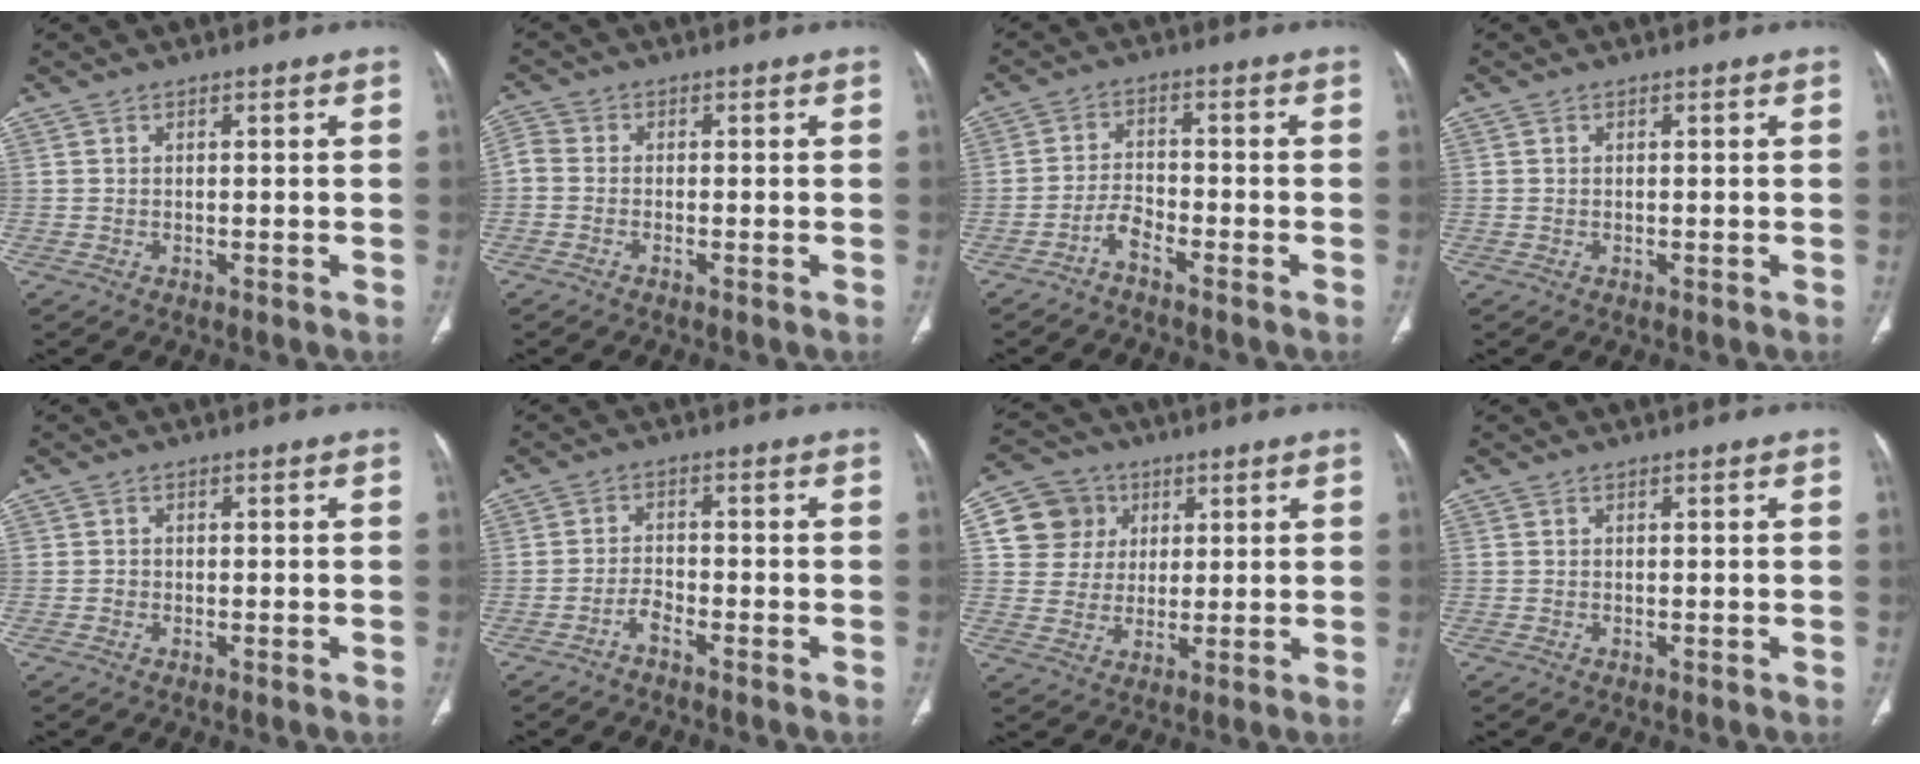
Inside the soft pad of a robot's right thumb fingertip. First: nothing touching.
{"total": 2.6, "force": [-1.1, 1.7, 1.5], "torque": [-0.038, 0.010, -0.033]}
{"total": 3.4, "force": [-2.7, 1.0, 1.8], "torque": [-0.036, 0.023, -0.056]}
{"total": 0.0}
{"total": 0.7, "force": [-0.4, 0.4, 0.3], "torque": [-0.002, 0.002, -0.010]}
{"total": 2.5, "force": [-2.0, 0.6, 1.4], "torque": [-0.029, 0.017, -0.042]}
{"total": 9.3, "force": [2.8, 8.7, 2.0], "torque": [-0.004, 0.000, 0.048]}
{"total": 0.0}